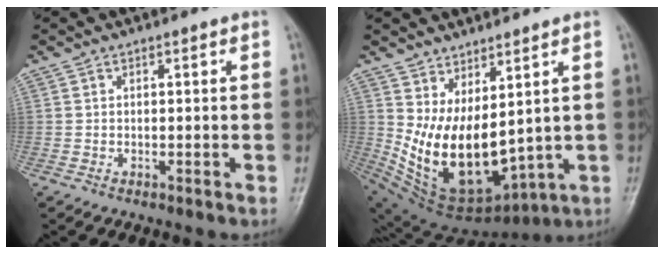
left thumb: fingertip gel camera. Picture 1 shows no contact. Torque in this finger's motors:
{"motor_torque": [1.62, 3.39, 1.50, -1.27, 0.26]}